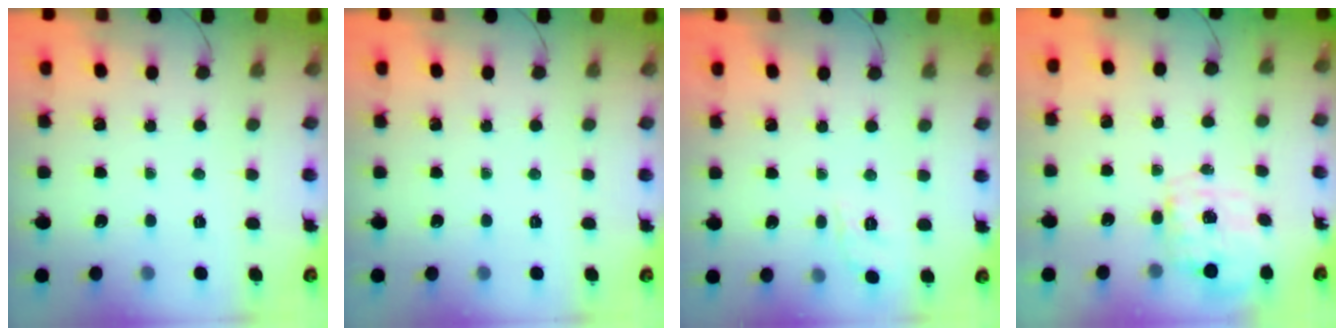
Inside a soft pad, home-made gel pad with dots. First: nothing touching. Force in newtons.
{"total": 0.0}
{"total": 5.6, "press": 5.4, "slide": 1.6}
{"total": 2.8, "press": 2.6, "slide": 0.9}